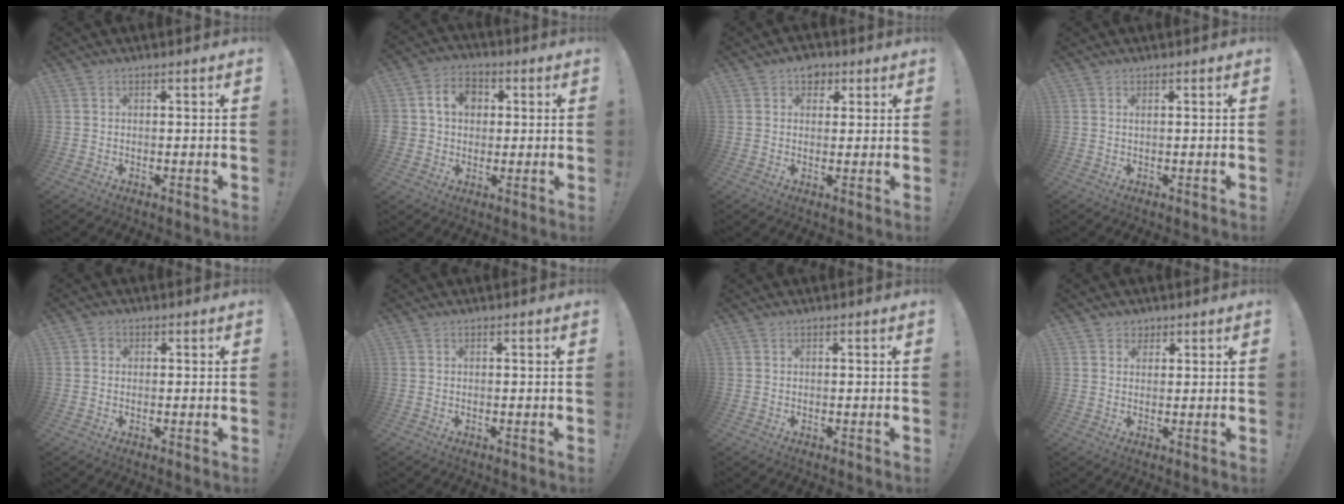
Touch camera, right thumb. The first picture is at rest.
{"total": 9.2, "force": [2.2, 8.0, 4.1], "torque": [-0.063, 0.007, 0.045]}
{"total": 4.9, "force": [2.3, 3.9, 1.7], "torque": [-0.013, -0.005, 0.042]}
{"total": 0.5, "force": [0.3, 0.0, 0.4], "torque": [-0.001, -0.003, 0.003]}
{"total": 1.6, "force": [-0.1, 1.5, 0.5], "torque": [-0.003, 0.003, -0.004]}
{"total": 0.0}
{"total": 0.0}
{"total": 3.2, "force": [2.0, 2.5, 0.3], "torque": [0.000, -0.009, 0.036]}